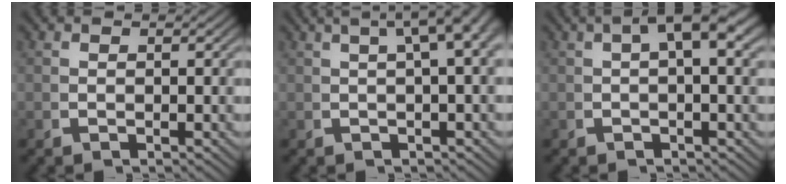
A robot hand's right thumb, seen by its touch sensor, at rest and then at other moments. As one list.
[{"total": 6.6, "force": [2.9, 2.2, 5.5], "torque": [-0.057, 0.037, 0.031]}, {"total": 4.9, "force": [1.6, 1.5, 4.3], "torque": [-0.056, 0.022, 0.017]}]